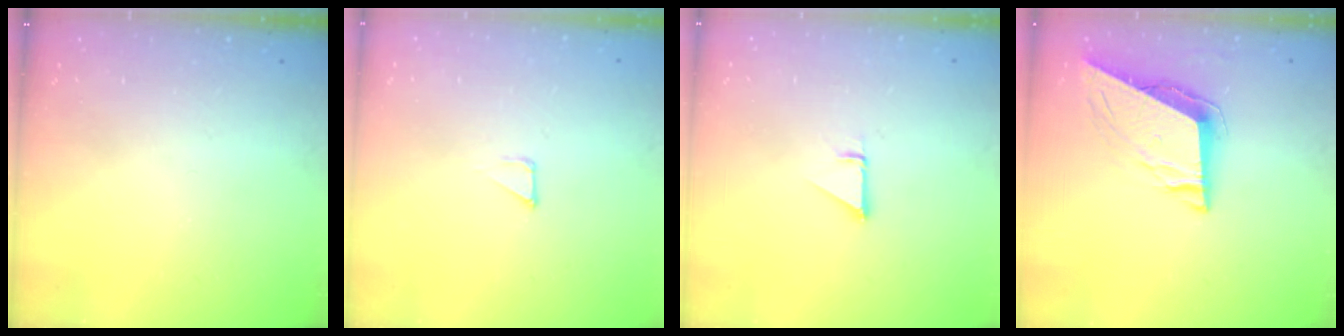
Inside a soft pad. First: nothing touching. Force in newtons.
{"total": 1.2, "press": 1.2, "slide": 0.0}
{"total": 0.9, "press": 0.9, "slide": 0.1}
{"total": 9.0, "press": 8.7, "slide": 2.5}